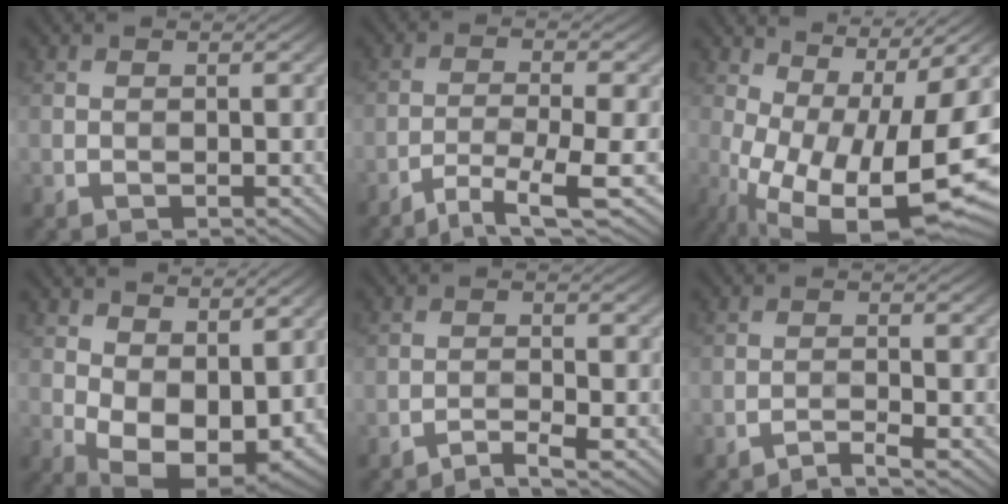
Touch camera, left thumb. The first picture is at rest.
{"total": 6.2, "force": [-3.7, 0.9, 4.9], "torque": [-0.083, -0.002, -0.069]}
{"total": 18.2, "force": [-4.8, 7.6, 15.8], "torque": [-0.267, -0.031, -0.067]}
{"total": 11.0, "force": [1.6, 6.6, 8.6], "torque": [-0.170, -0.024, 0.041]}
{"total": 2.5, "force": [-1.8, 0.2, 1.7], "torque": [-0.027, 0.004, -0.048]}
{"total": 2.2, "force": [-1.7, 0.1, 1.4], "torque": [-0.017, 0.006, -0.046]}